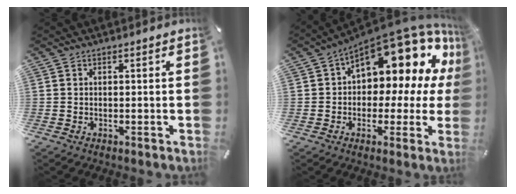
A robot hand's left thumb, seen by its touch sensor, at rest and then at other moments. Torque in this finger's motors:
{"motor_torque": [2.18, 2.83, 1.61, -1.16, 0.22]}